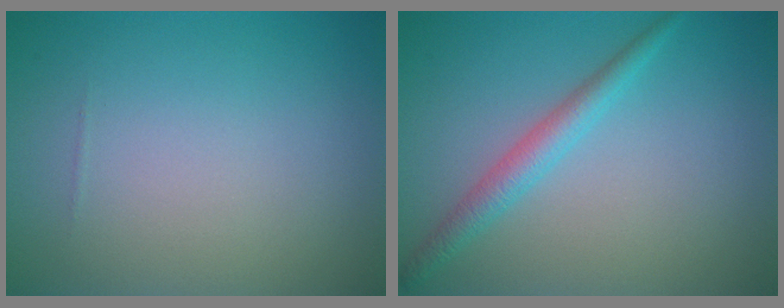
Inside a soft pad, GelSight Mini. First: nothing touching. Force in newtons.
{"total": 2.4, "press": 2.4, "slide": 0.1}